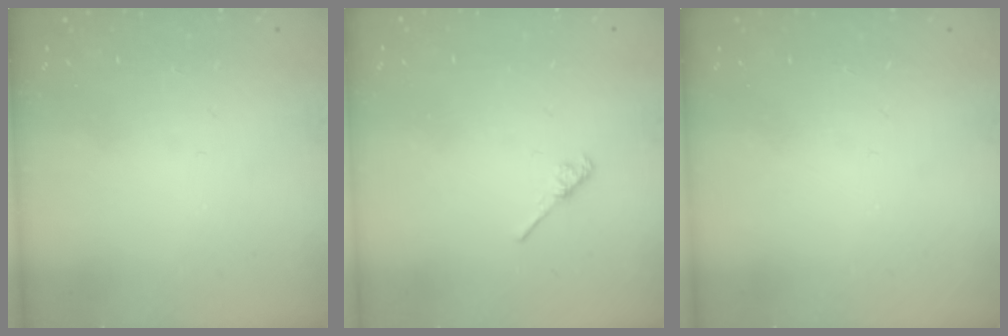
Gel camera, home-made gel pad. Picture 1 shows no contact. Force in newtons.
{"total": 2.7, "press": 2.7, "slide": 0.4}
{"total": 0.0}